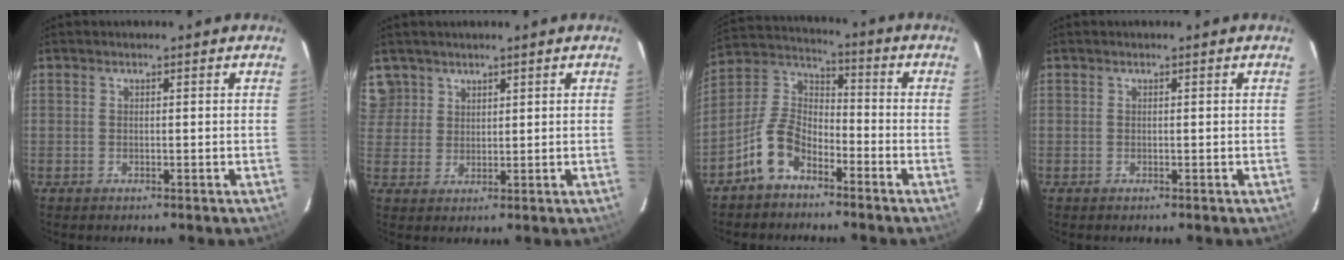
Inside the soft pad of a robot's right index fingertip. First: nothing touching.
{"total": 6.0, "force": [3.7, 4.7, 0.5], "torque": [-0.010, 0.021, 0.076]}
{"total": 9.9, "force": [-6.2, 5.6, 5.3], "torque": [-0.123, 0.026, -0.125]}
{"total": 0.0}